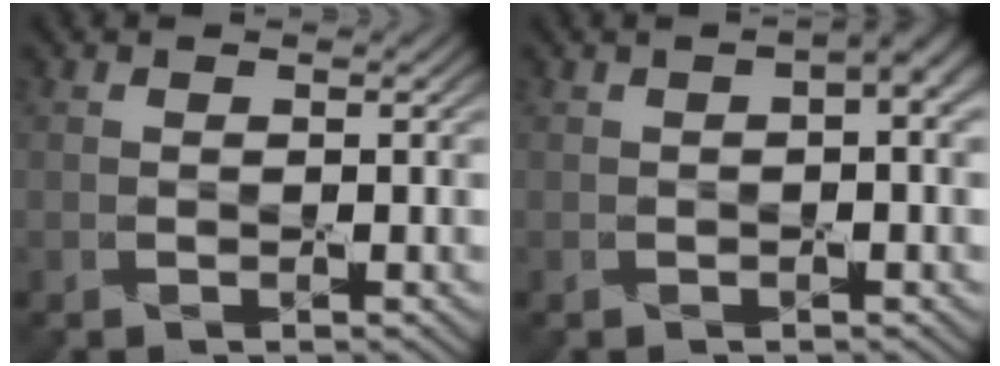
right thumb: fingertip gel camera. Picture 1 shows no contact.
{"total": 3.6, "force": [1.0, 0.9, 3.3], "torque": [-0.049, 0.009, 0.014]}